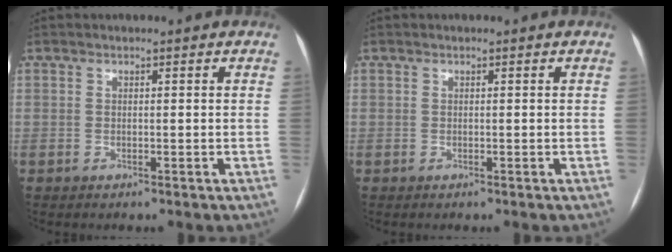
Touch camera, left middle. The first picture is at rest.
{"total": 0.0}